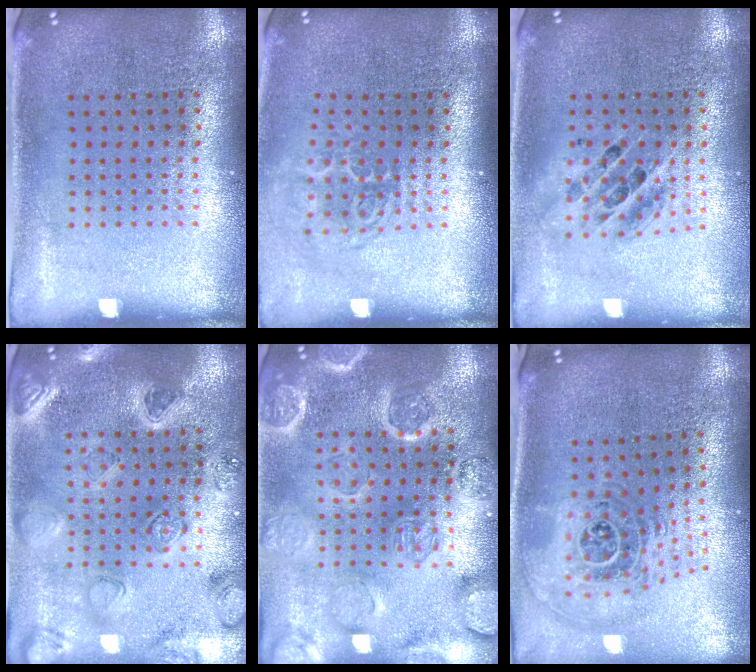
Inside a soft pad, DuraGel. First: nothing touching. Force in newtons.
{"total": 1.8, "press": 1.2, "slide": 1.3}
{"total": 1.3, "press": 1.1, "slide": 0.7}
{"total": 2.2, "press": 2.2, "slide": 0.2}
{"total": 3.4, "press": 3.3, "slide": 0.7}
{"total": 1.8, "press": 1.5, "slide": 1.1}